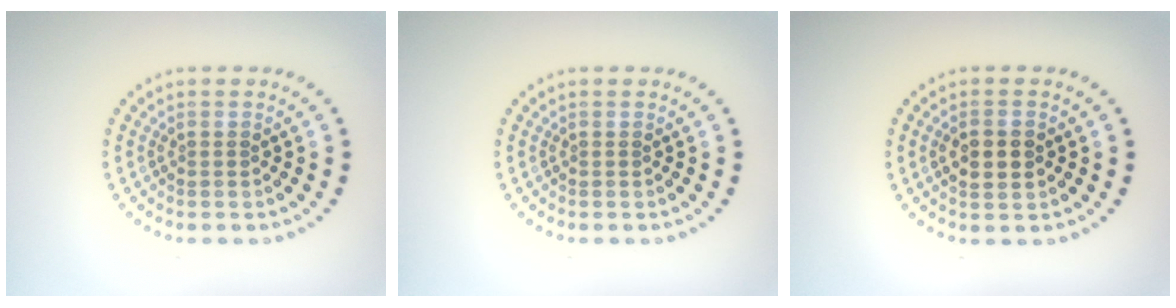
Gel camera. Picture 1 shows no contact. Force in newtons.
{"total": 0.0}
{"total": 2.6, "press": 2.6, "slide": 0.2}